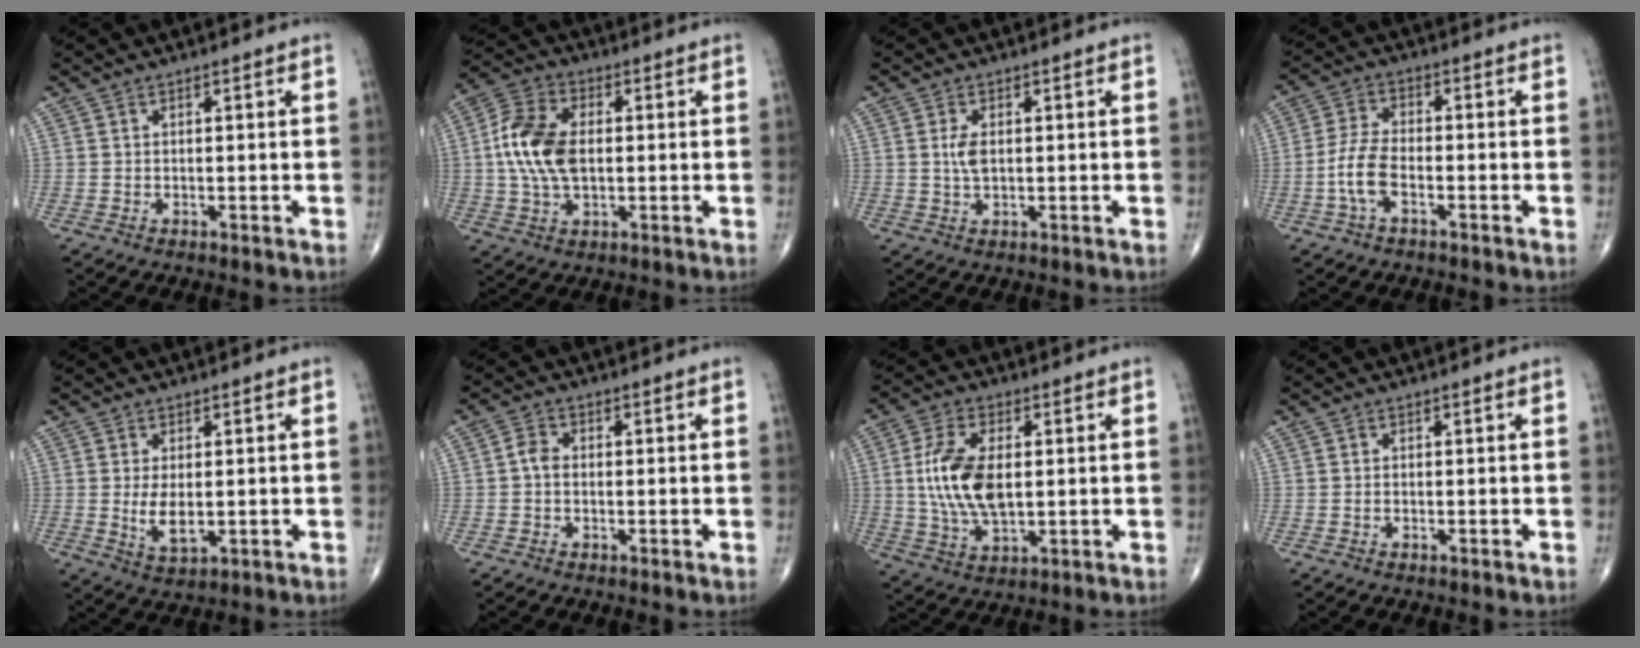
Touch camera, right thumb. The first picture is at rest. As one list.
[{"total": 12.0, "force": [0.4, 7.1, 9.7], "torque": [-0.199, 0.013, 0.005]}, {"total": 3.0, "force": [0.3, 1.5, 2.6], "torque": [-0.056, -0.002, 0.007]}, {"total": 6.3, "force": [-2.3, 2.9, 5.1], "torque": [-0.116, 0.021, -0.046]}, {"total": 5.1, "force": [-0.3, 2.5, 4.4], "torque": [-0.082, -0.014, 0.000]}, {"total": 2.4, "force": [-0.4, 1.8, 1.6], "torque": [-0.025, 0.008, -0.015]}, {"total": 12.3, "force": [1.0, 6.3, 10.5], "torque": [-0.214, -0.003, 0.022]}, {"total": 0.0}]